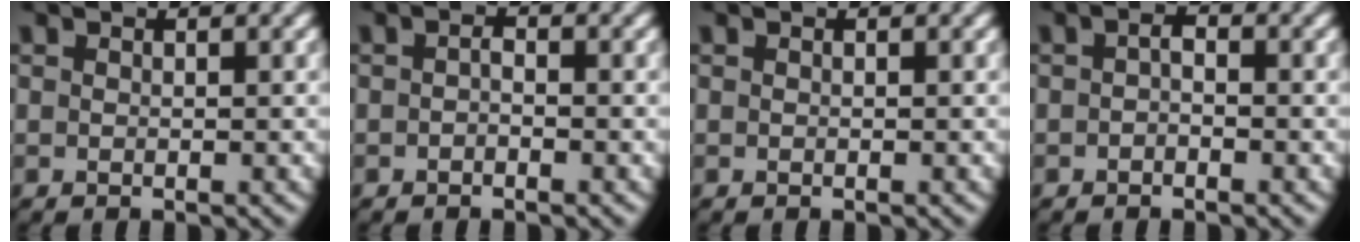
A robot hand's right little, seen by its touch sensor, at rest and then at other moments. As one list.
[{"total": 0.8, "force": [-0.7, -0.1, 0.4], "torque": [0.000, -0.007, -0.009]}, {"total": 0.0}, {"total": 0.9, "force": [-0.6, 0.1, 0.6], "torque": [-0.001, -0.004, -0.008]}]